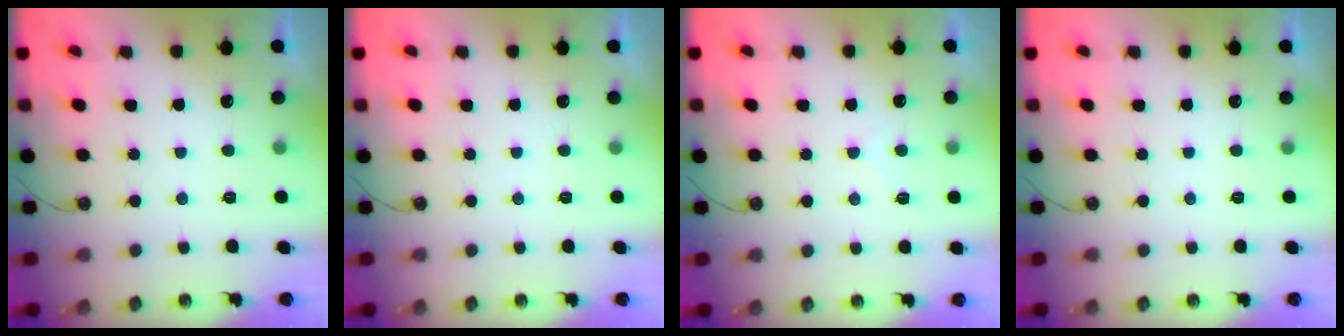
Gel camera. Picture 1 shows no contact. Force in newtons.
{"total": 0.0}
{"total": 6.5, "press": 6.5, "slide": 0.7}
{"total": 0.0}